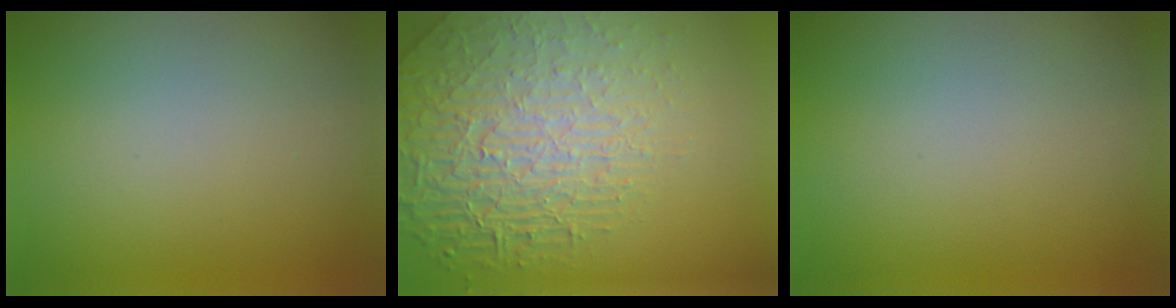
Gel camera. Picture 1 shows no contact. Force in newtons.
{"total": 8.7, "press": 5.9, "slide": 6.4}
{"total": 0.0}